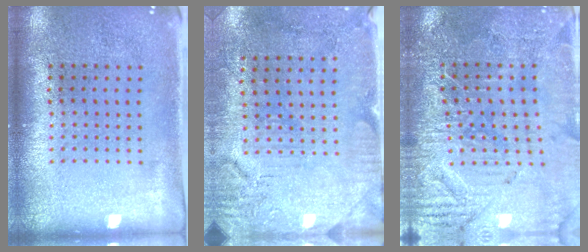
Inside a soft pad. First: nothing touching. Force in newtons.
{"total": 3.1, "press": 2.6, "slide": 1.7}
{"total": 3.3, "press": 3.3, "slide": 0.3}